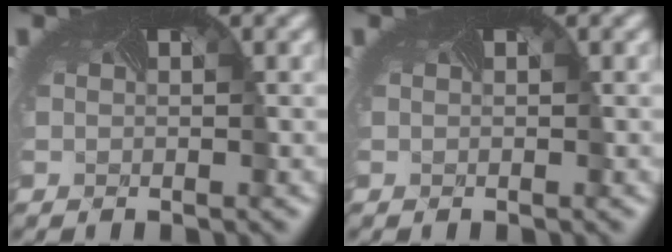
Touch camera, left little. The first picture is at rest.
{"total": 0.0}